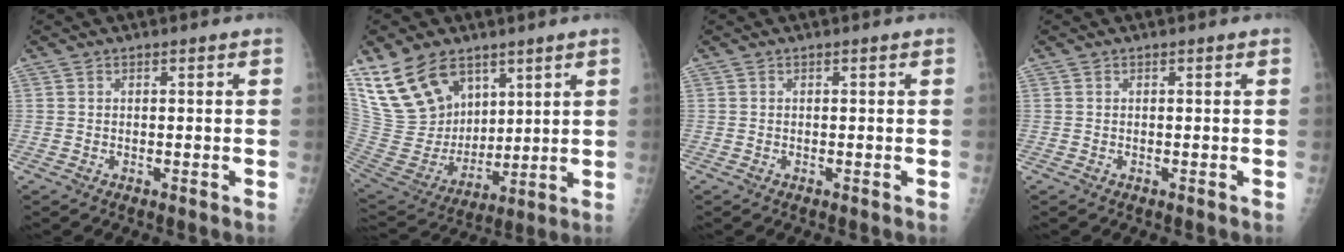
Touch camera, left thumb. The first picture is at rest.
{"total": 18.0, "force": [10.9, 11.2, 8.9], "torque": [-0.137, -0.043, 0.229]}
{"total": 0.0}
{"total": 0.0}